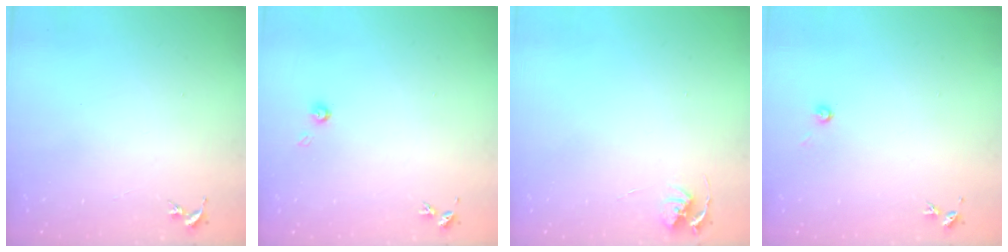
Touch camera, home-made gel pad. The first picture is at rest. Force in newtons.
{"total": 3.5, "press": 3.5, "slide": 0.4}
{"total": 5.3, "press": 5.2, "slide": 0.6}
{"total": 3.5, "press": 3.5, "slide": 0.2}